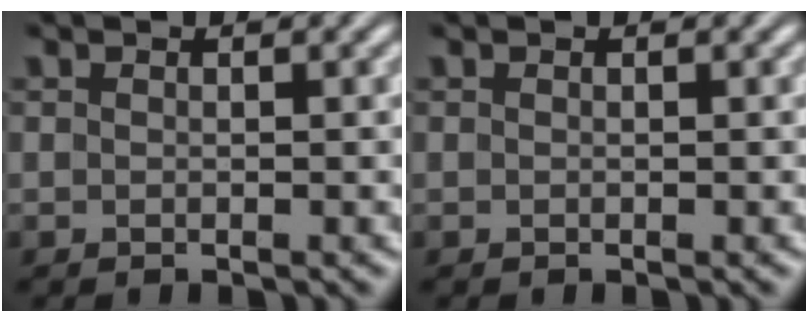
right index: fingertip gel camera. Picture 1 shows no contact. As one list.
[{"total": 0.0}]